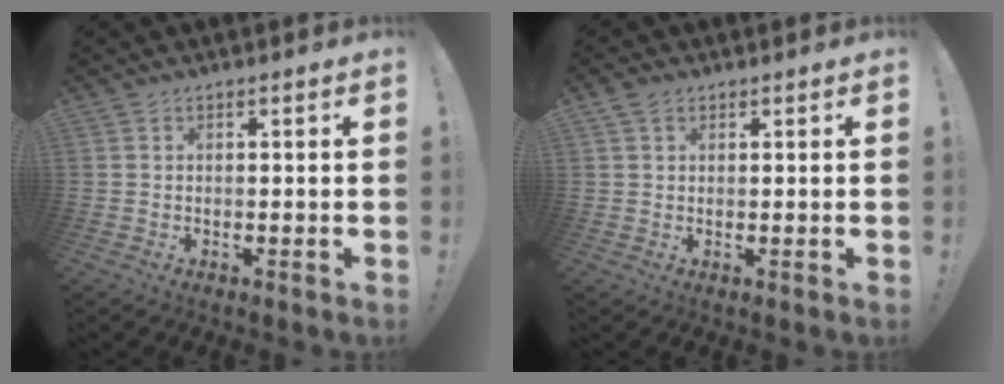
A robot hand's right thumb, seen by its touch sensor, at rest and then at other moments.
{"total": 2.7, "force": [1.5, 1.7, 1.4], "torque": [-0.020, -0.002, 0.029]}